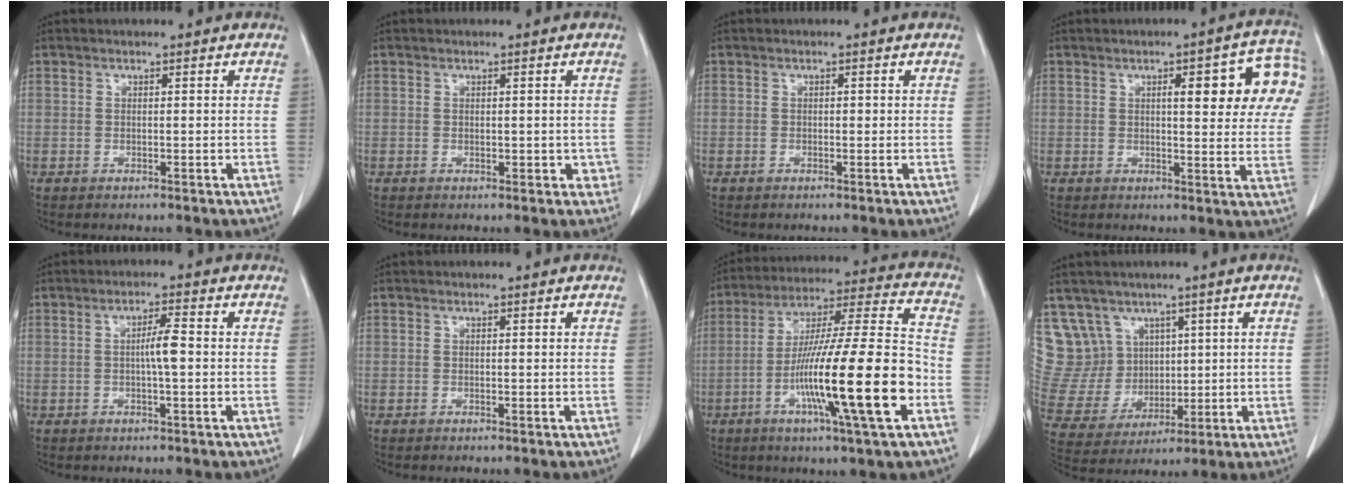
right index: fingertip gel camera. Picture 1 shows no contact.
{"total": 2.1, "force": [-0.2, 1.6, 1.3], "torque": [-0.004, 0.003, 0.000]}
{"total": 0.0}
{"total": 12.4, "force": [4.3, 3.2, 11.2], "torque": [-0.131, 0.019, 0.047]}
{"total": 3.3, "force": [-0.2, 0.2, 3.3], "torque": [-0.057, 0.002, -0.006]}
{"total": 0.0}
{"total": 20.9, "force": [-6.8, 0.3, 19.8], "torque": [-0.334, -0.012, -0.120]}
{"total": 11.9, "force": [6.4, 9.8, 1.8], "torque": [-0.063, 0.058, 0.155]}